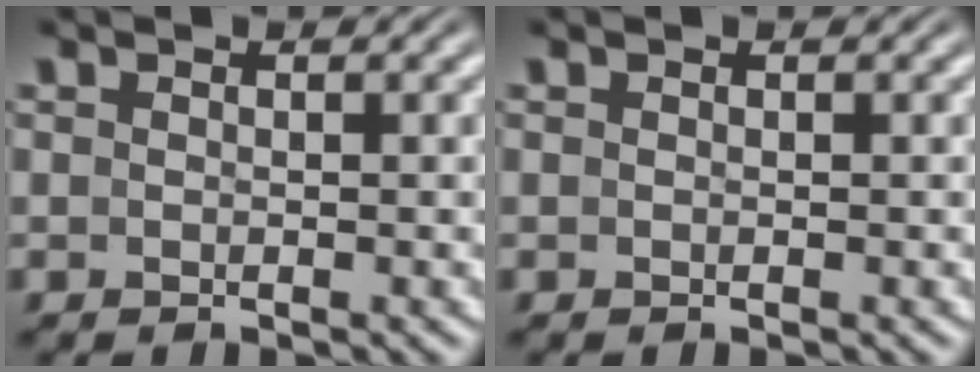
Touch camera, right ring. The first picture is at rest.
{"total": 0.0}